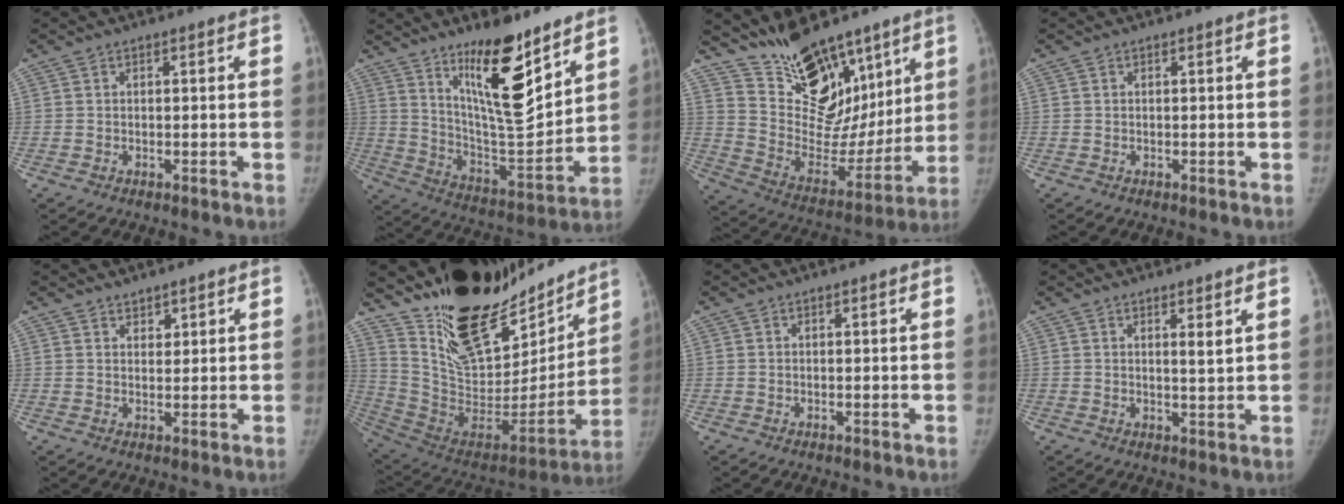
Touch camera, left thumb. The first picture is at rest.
{"total": 18.3, "force": [11.9, 5.2, 12.9], "torque": [-0.171, -0.097, 0.210]}
{"total": 21.3, "force": [14.9, 11.2, 10.4], "torque": [-0.108, -0.082, 0.254]}
{"total": 0.0}
{"total": 2.1, "force": [1.7, 1.2, 0.4], "torque": [0.010, -0.011, 0.025]}
{"total": 29.4, "force": [22.2, 13.2, 14.0], "torque": [-0.201, -0.108, 0.376]}
{"total": 0.0}
{"total": 2.3, "force": [1.4, 0.0, 1.9], "torque": [-0.032, -0.014, 0.023]}